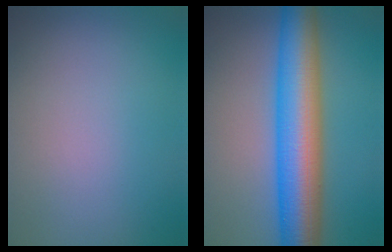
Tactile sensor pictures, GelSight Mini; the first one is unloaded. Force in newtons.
{"total": 10.5, "press": 10.5, "slide": 0.2}